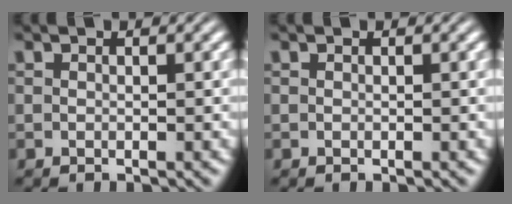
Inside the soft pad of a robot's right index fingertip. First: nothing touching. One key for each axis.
{"total": 0.0}